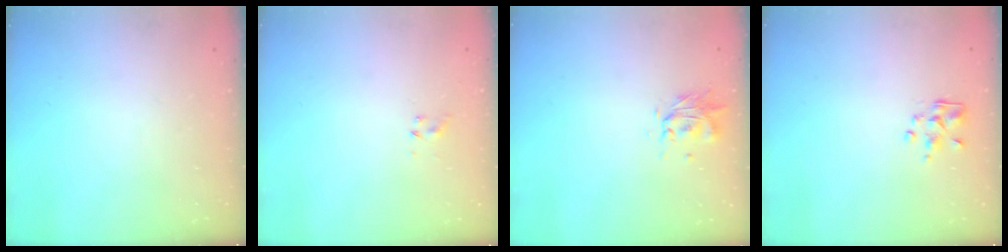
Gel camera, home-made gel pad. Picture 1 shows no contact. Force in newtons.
{"total": 1.0, "press": 0.9, "slide": 0.4}
{"total": 0.6, "press": 0.5, "slide": 0.3}
{"total": 2.5, "press": 2.5, "slide": 0.2}